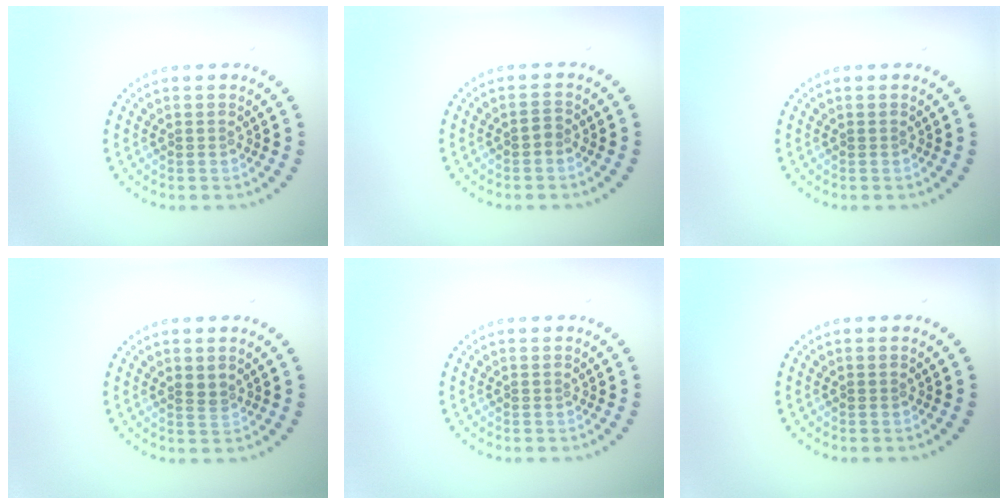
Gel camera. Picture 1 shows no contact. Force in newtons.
{"total": 0.8, "press": 0.7, "slide": 0.4}
{"total": 0.0}
{"total": 1.1, "press": 0.9, "slide": 0.5}
{"total": 0.0}
{"total": 0.0}